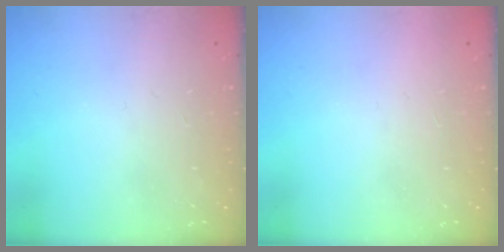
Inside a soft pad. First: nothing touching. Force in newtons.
{"total": 1.5, "press": 1.5, "slide": 0.1}